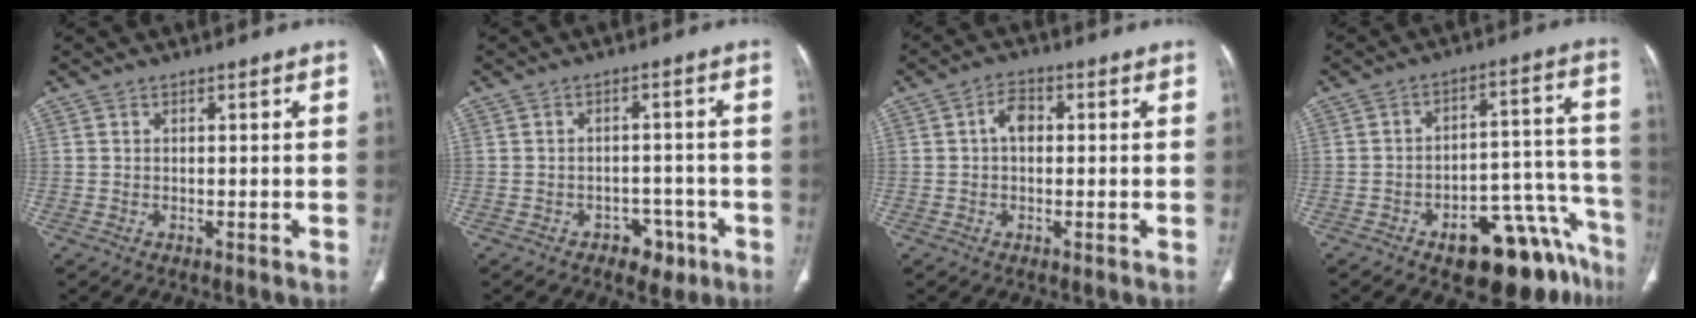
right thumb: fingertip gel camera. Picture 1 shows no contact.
{"total": 4.9, "force": [-2.8, 3.4, 2.2], "torque": [-0.005, 0.024, -0.034]}
{"total": 3.7, "force": [0.3, 2.5, 2.7], "torque": [-0.037, 0.014, -0.001]}
{"total": 16.9, "force": [-10.7, 7.6, 10.6], "torque": [-0.060, 0.103, -0.145]}